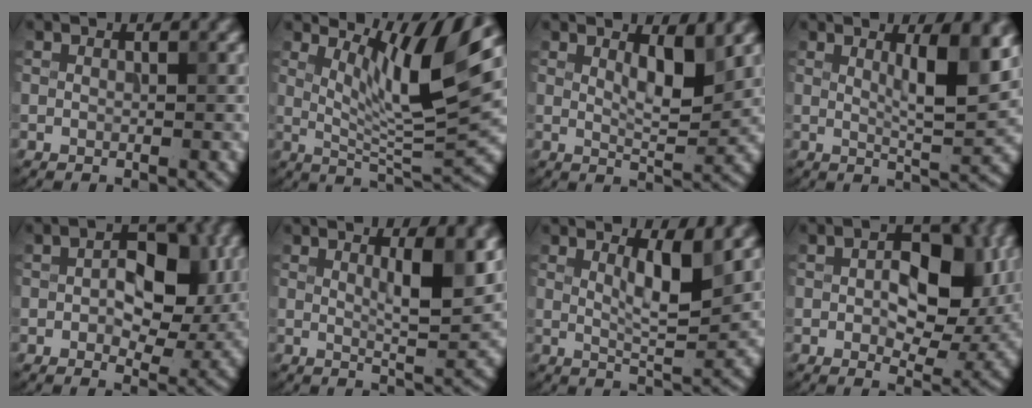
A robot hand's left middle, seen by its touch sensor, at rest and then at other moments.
{"total": 7.7, "force": [3.7, 1.5, 6.6], "torque": [-0.106, -0.011, 0.068]}
{"total": 3.1, "force": [1.5, 0.7, 2.7], "torque": [-0.043, -0.007, 0.026]}
{"total": 5.3, "force": [1.7, 1.0, 4.9], "torque": [-0.073, -0.005, 0.029]}
{"total": 6.7, "force": [0.6, 4.0, 5.3], "torque": [-0.054, 0.002, 0.006]}
{"total": 4.3, "force": [1.4, 0.9, 4.0], "torque": [-0.060, -0.007, 0.023]}
{"total": 3.6, "force": [1.4, 0.7, 3.3], "torque": [-0.054, -0.008, 0.027]}
{"total": 7.8, "force": [0.8, 4.5, 6.4], "torque": [-0.074, 0.001, 0.009]}